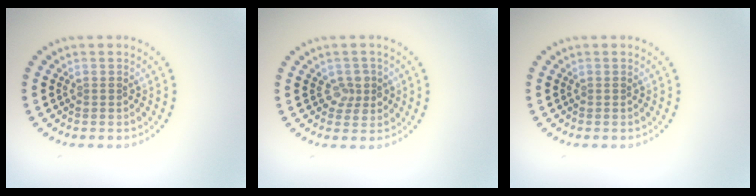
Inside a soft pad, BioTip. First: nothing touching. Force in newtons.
{"total": 1.9, "press": 1.7, "slide": 0.8}
{"total": 0.0}